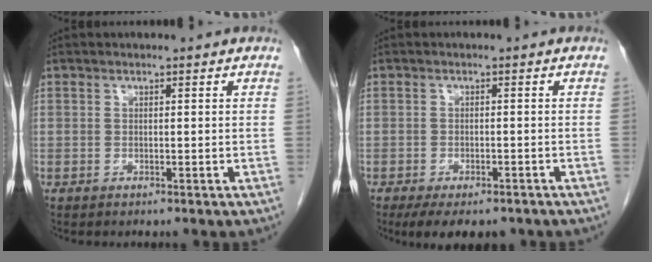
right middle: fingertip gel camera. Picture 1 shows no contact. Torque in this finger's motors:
{"motor_torque": [0.80, -0.88, 0.03, 0.02]}